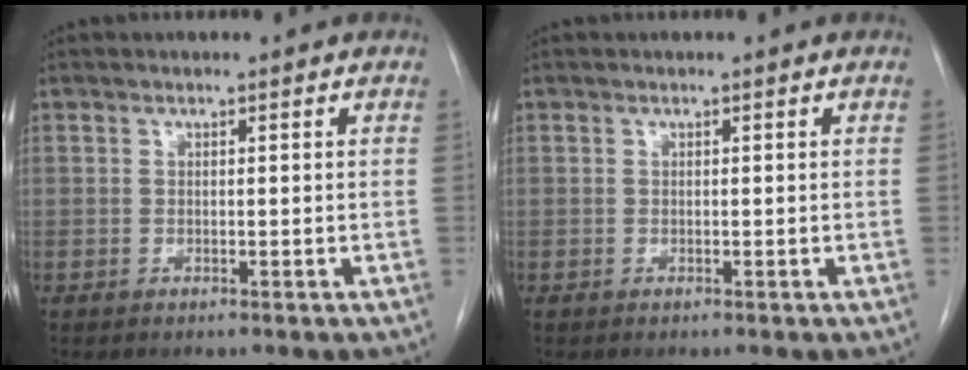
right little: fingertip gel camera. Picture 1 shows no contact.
{"total": 0.0}